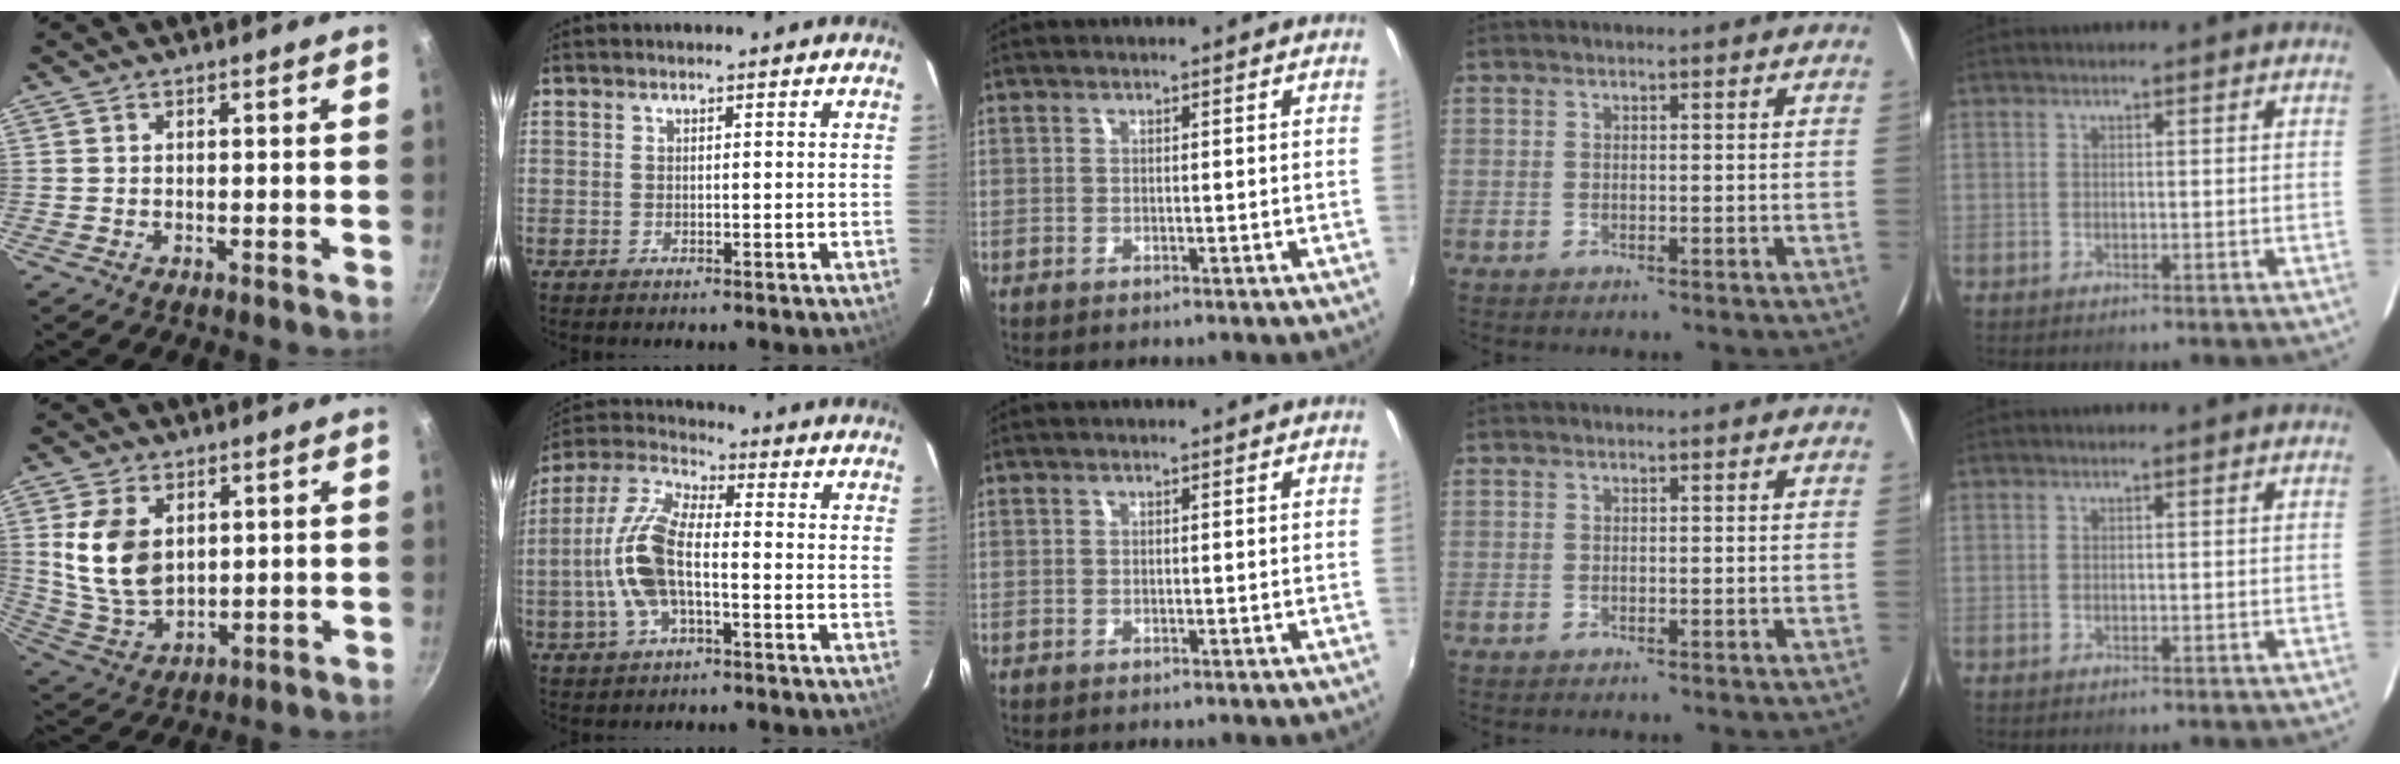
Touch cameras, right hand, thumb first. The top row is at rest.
{"thumb": {"total": 12.4, "force": [2.9, 8.2, 8.9], "torque": [-0.159, -0.023, 0.071]}, "index": {"total": 12.7, "force": [-2.6, 5.1, 11.3], "torque": [-0.244, 0.008, -0.055]}}